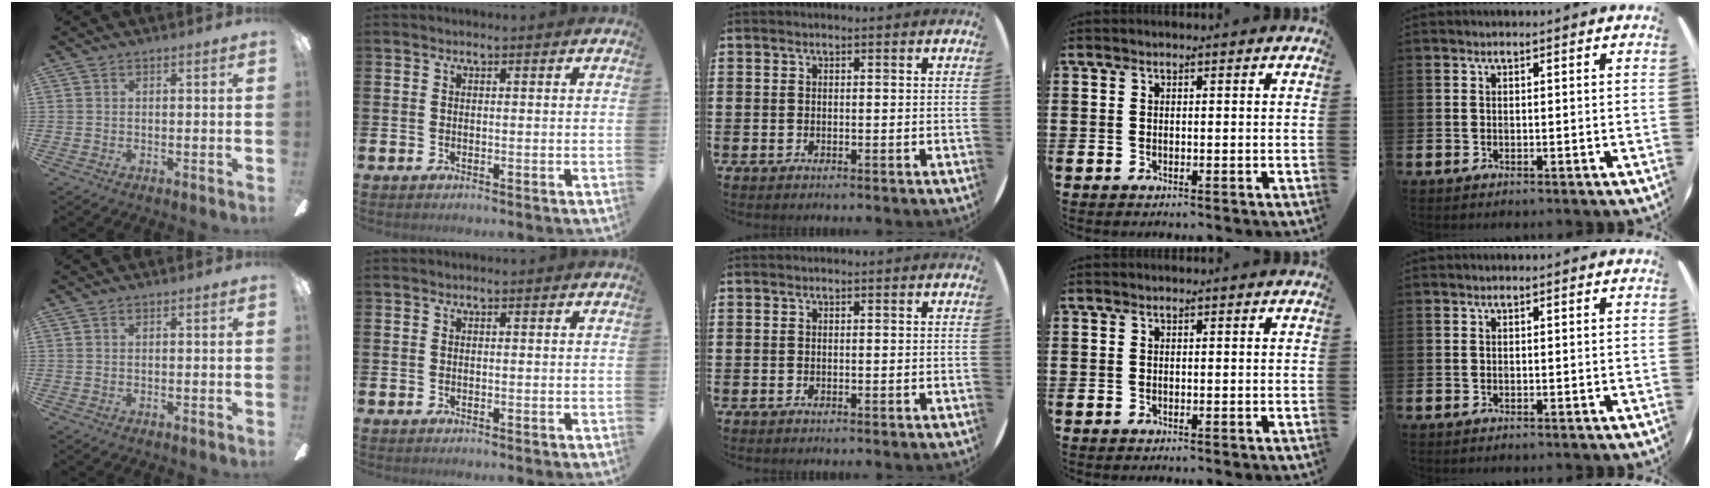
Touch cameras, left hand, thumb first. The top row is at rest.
{}